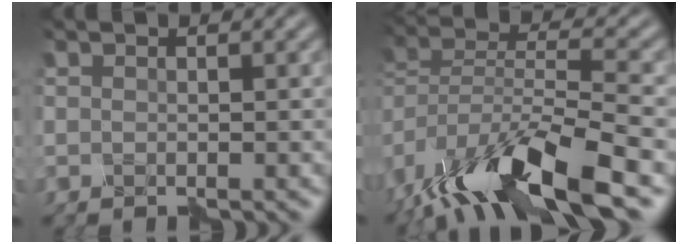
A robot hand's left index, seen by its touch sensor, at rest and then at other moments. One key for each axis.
{"total": 12.6, "fx": -8.5, "fy": 4.0, "fz": 8.3, "tx": -0.163, "ty": -0.004, "tz": -0.151}